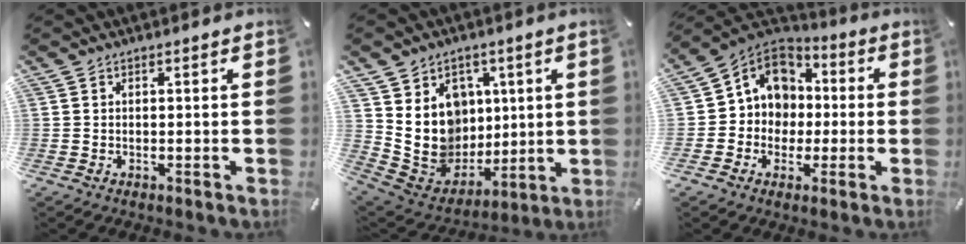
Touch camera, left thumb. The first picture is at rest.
{"total": 15.3, "force": [2.6, 13.9, 5.9], "torque": [-0.106, -0.028, 0.067]}
{"total": 9.9, "force": [0.1, 9.7, 2.0], "torque": [-0.051, 0.001, 0.006]}